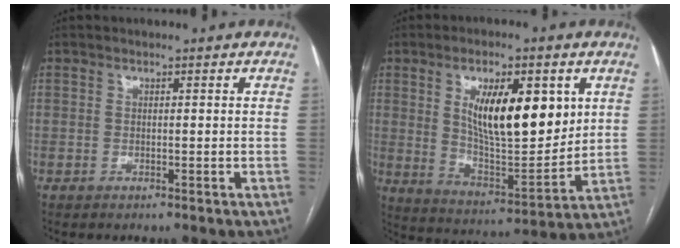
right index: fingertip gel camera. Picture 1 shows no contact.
{"total": 15.6, "force": [5.0, 5.2, 13.9], "torque": [-0.231, -0.003, 0.091]}